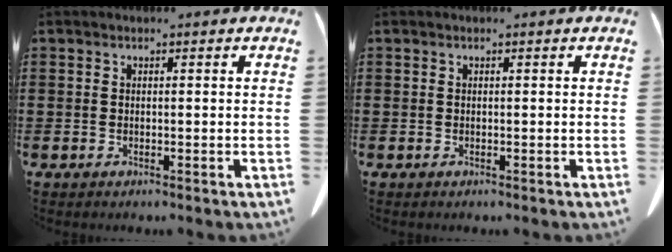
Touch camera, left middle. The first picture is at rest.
{"total": 0.0}